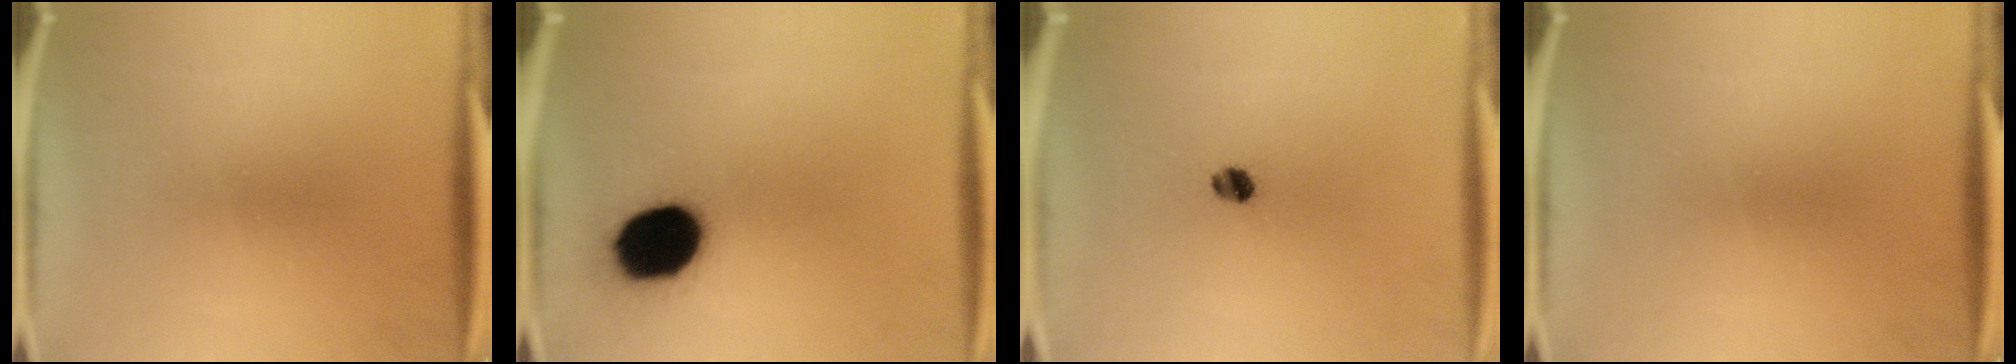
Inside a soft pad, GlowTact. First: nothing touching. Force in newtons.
{"total": 17.4}
{"total": 3.0}
{"total": 0.0}